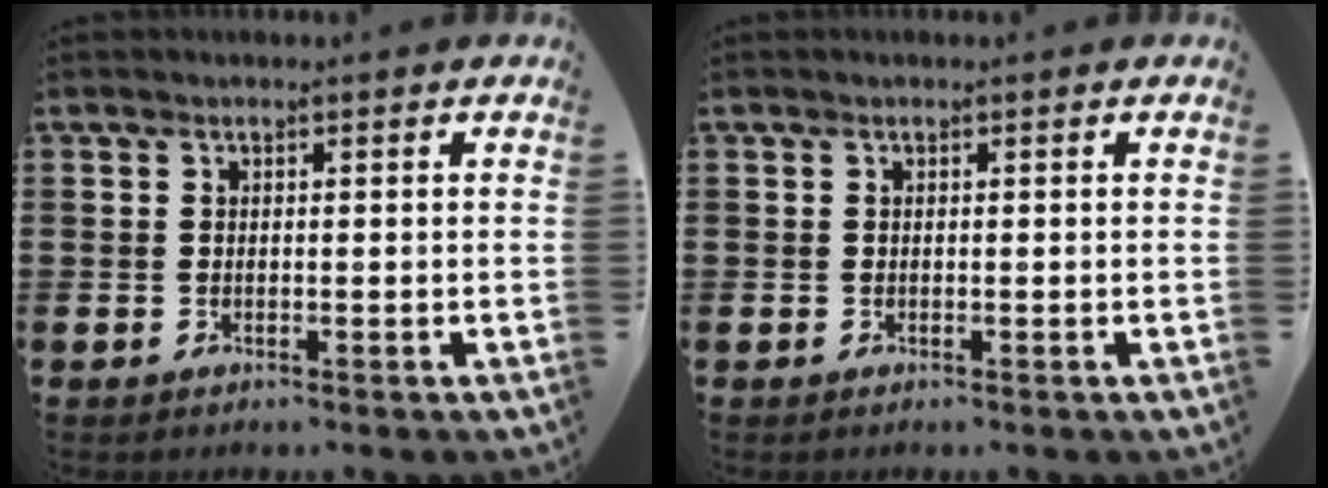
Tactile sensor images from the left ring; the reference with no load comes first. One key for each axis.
{"total": 0.0}